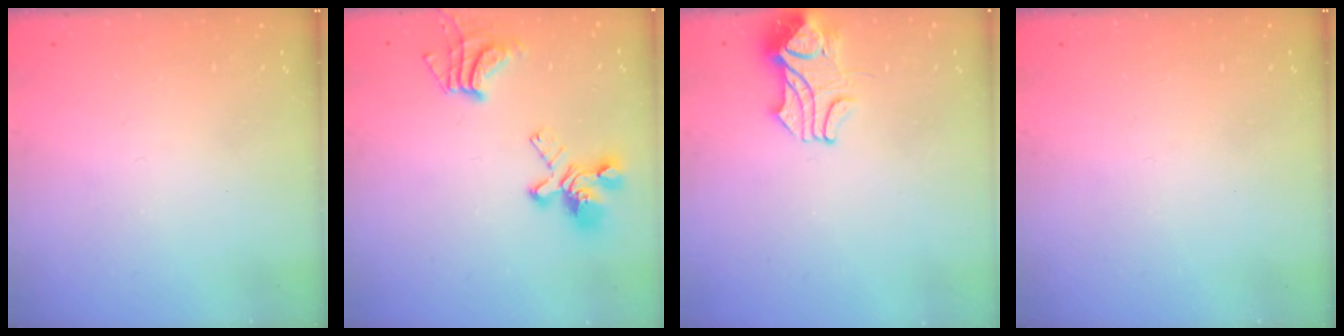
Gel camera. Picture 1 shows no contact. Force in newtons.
{"total": 9.9, "press": 9.6, "slide": 2.3}
{"total": 2.1, "press": 1.9, "slide": 0.9}
{"total": 0.0}